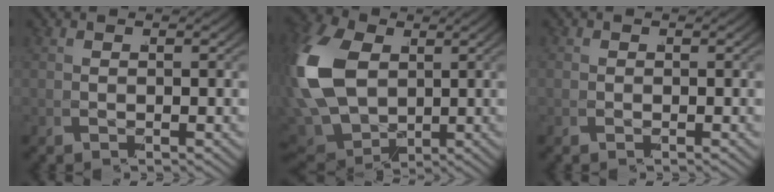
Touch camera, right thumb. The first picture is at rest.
{"total": 13.8, "force": [1.1, 10.4, 9.0], "torque": [-0.248, -0.055, 0.048]}
{"total": 0.0}